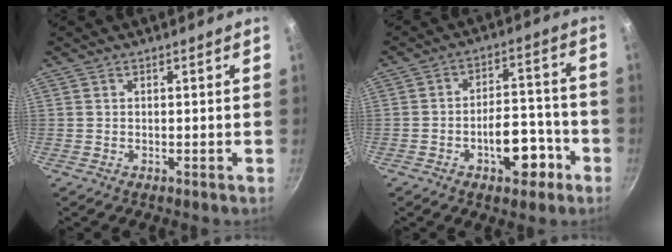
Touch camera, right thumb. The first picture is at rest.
{"total": 10.4, "force": [-4.7, 5.6, 7.5], "torque": [-0.075, 0.048, -0.062]}